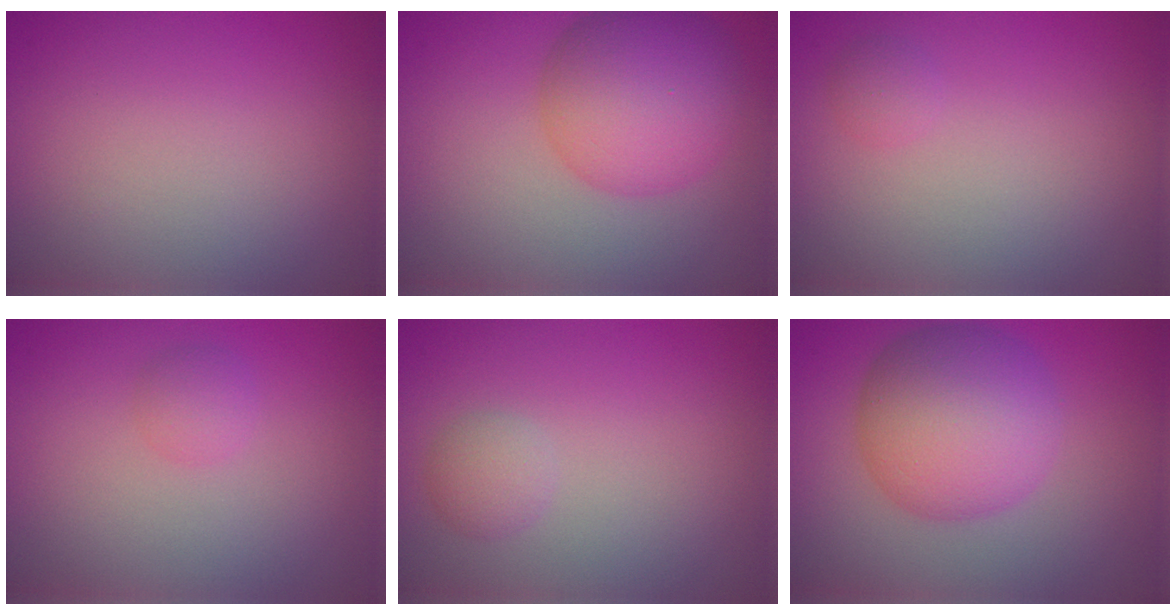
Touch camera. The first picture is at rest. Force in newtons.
{"total": 8.3, "press": 8.3, "slide": 0.1}
{"total": 0.9, "press": 0.9, "slide": 0.0}
{"total": 1.3, "press": 1.3, "slide": 0.0}
{"total": 1.5, "press": 1.5, "slide": 0.0}
{"total": 8.4, "press": 8.4, "slide": 0.0}